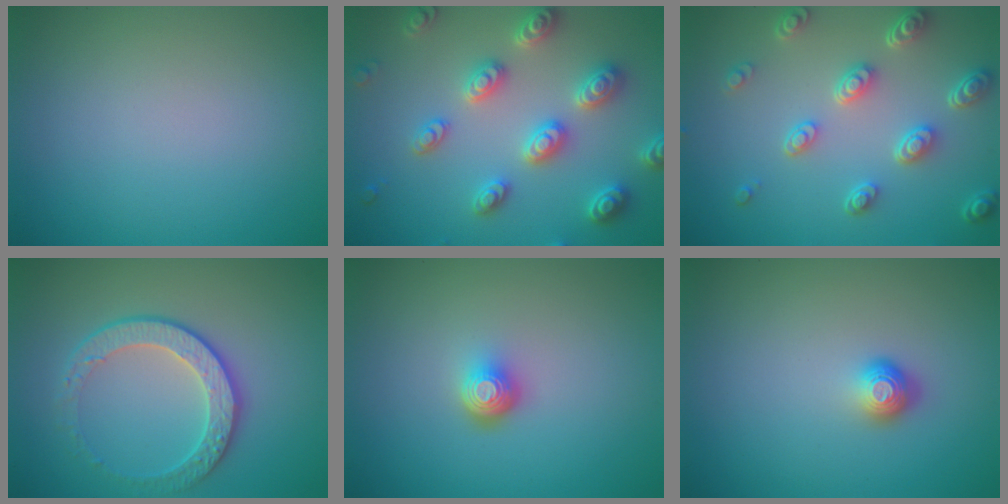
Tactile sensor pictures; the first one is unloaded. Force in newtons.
{"total": 5.3, "press": 5.2, "slide": 1.2}
{"total": 4.9, "press": 3.7, "slide": 3.2}
{"total": 3.8, "press": 3.4, "slide": 1.8}
{"total": 2.3, "press": 1.4, "slide": 1.8}
{"total": 1.7, "press": 1.3, "slide": 1.2}